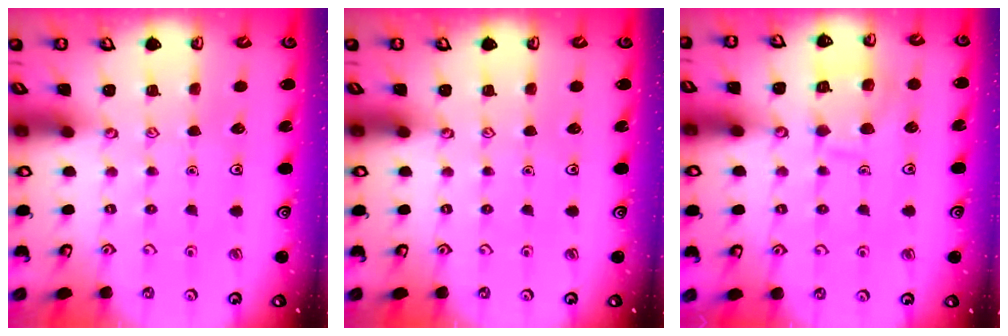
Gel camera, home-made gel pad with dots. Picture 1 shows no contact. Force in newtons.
{"total": 0.0}
{"total": 9.7, "press": 9.7, "slide": 0.9}